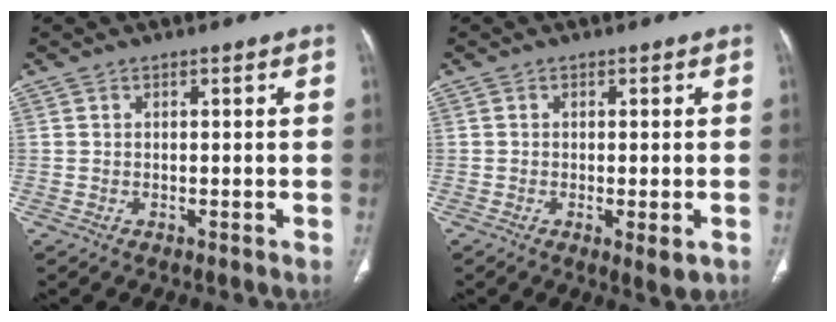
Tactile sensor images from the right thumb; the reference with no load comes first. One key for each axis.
{"total": 3.4, "fx": -1.1, "fy": 1.0, "fz": 3.0, "tx": -0.046, "ty": -0.010, "tz": -0.014}